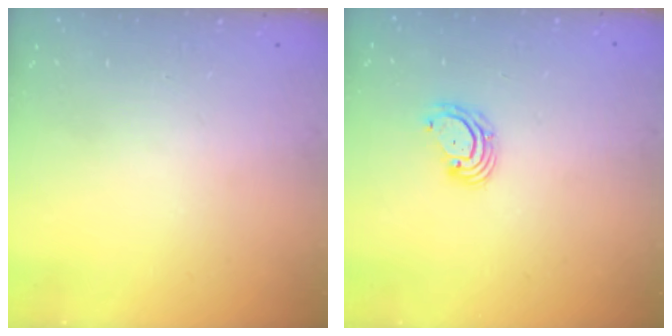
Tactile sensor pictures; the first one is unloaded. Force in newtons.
{"total": 4.0, "press": 4.0, "slide": 0.4}